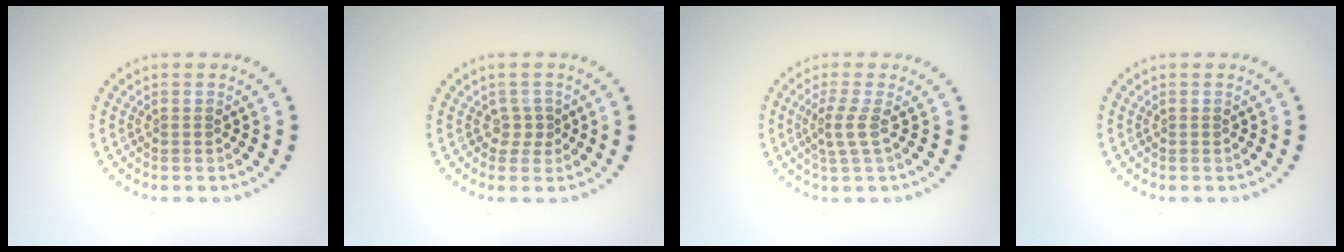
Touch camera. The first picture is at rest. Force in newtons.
{"total": 1.3, "press": 1.0, "slide": 0.9}
{"total": 2.1, "press": 1.5, "slide": 1.5}
{"total": 0.0}